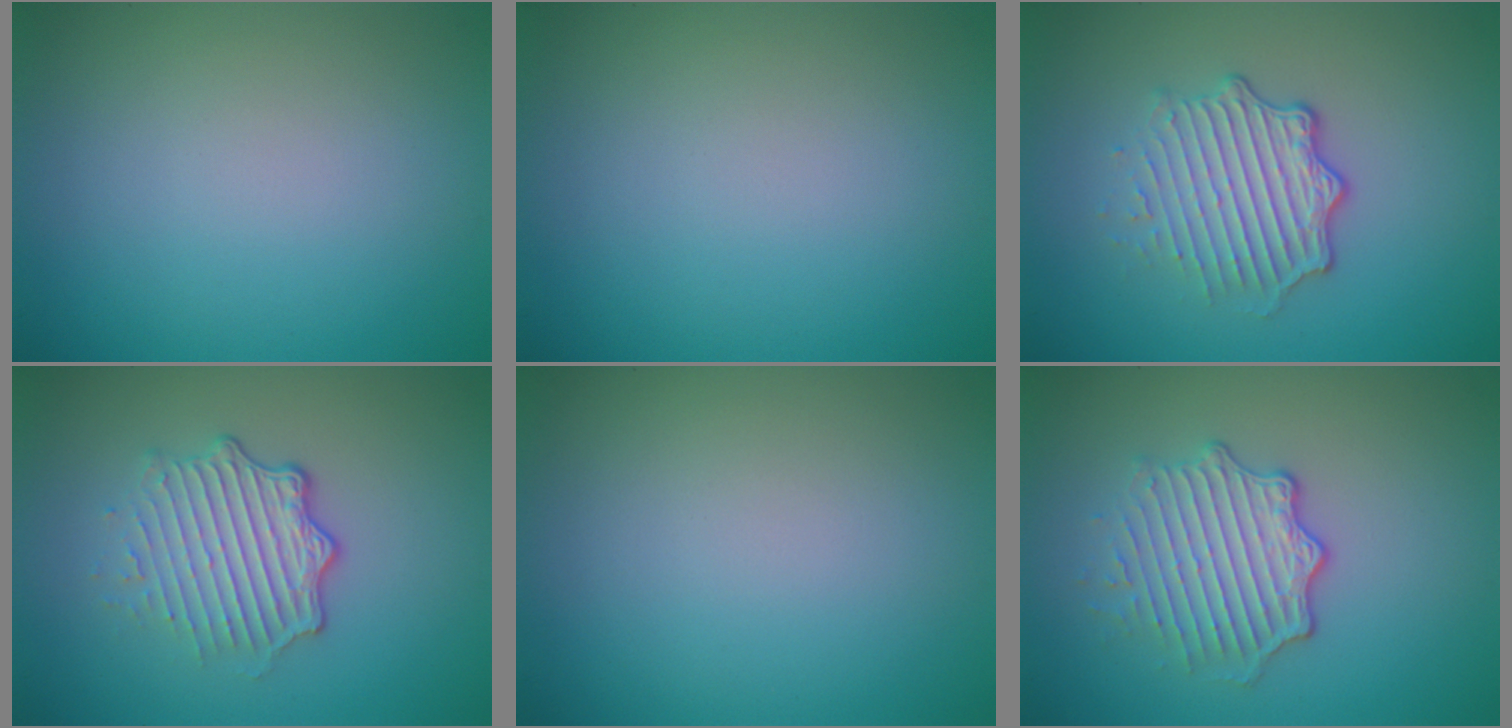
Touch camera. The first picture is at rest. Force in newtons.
{"total": 0.0}
{"total": 4.7, "press": 3.3, "slide": 3.3}
{"total": 4.6, "press": 3.3, "slide": 3.3}
{"total": 0.0}
{"total": 4.4, "press": 3.4, "slide": 2.8}